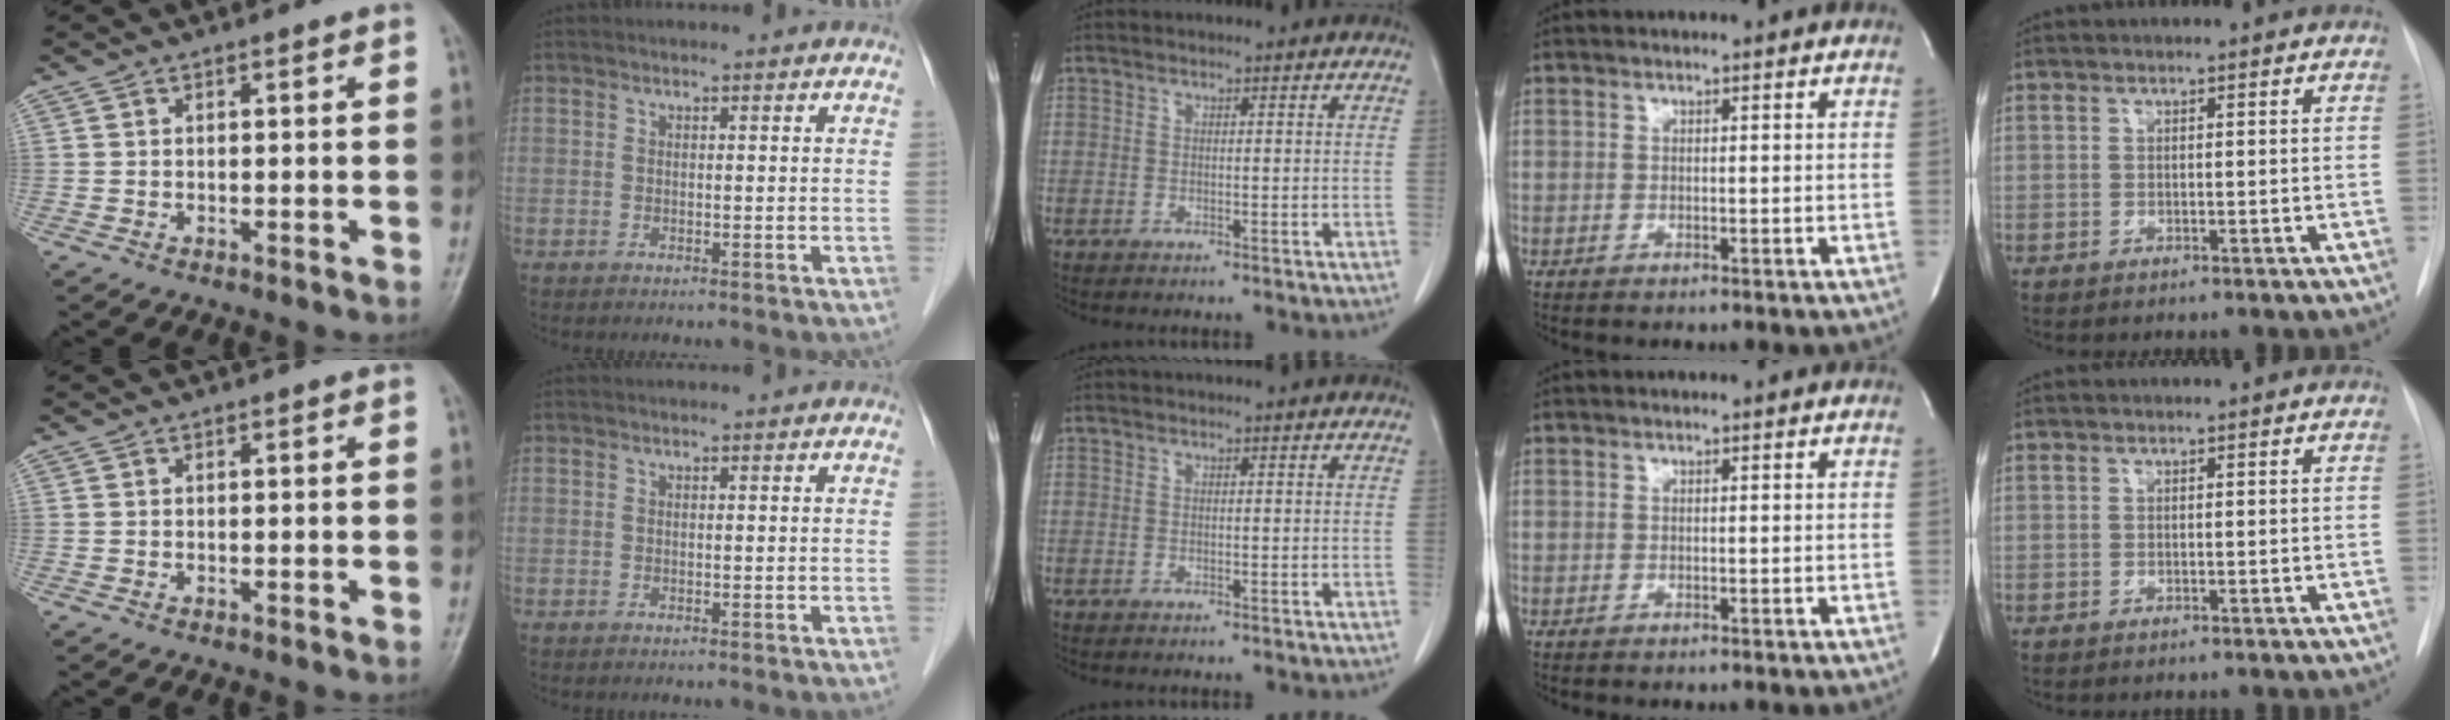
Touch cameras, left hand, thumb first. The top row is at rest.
{}